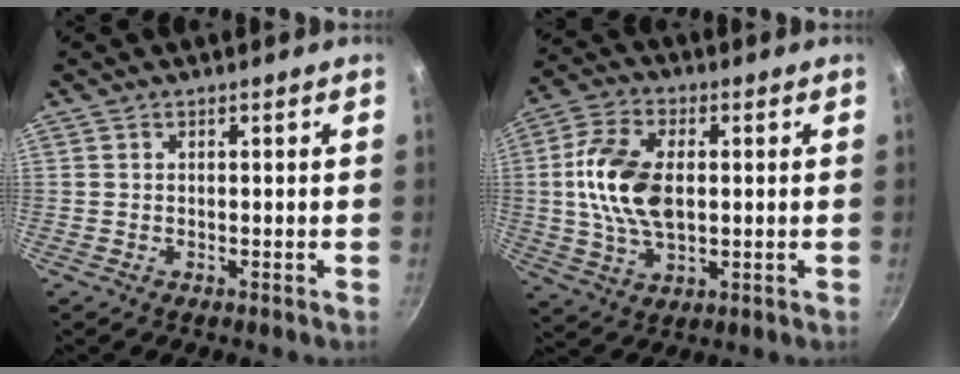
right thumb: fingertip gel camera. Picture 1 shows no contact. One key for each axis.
{"total": 13.8, "fx": 1.0, "fy": 8.2, "fz": 11.1, "tx": -0.201, "ty": 0.010, "tz": 0.013}